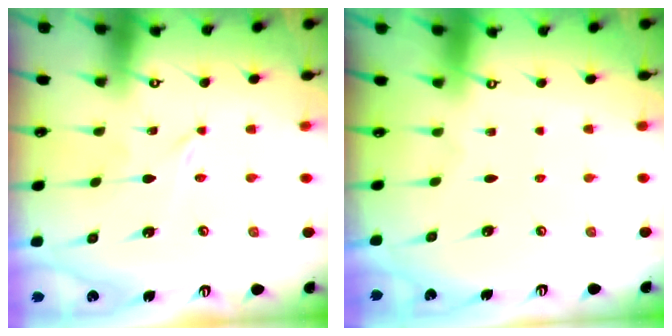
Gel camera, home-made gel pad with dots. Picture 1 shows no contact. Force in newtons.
{"total": 0.5, "press": 0.5, "slide": 0.1}